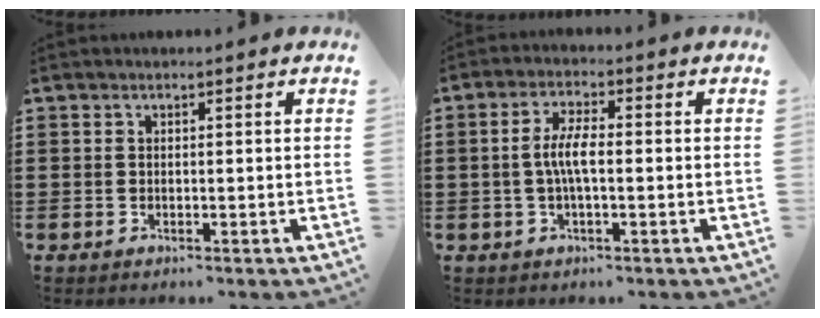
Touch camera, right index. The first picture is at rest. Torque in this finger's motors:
{"motor_torque": [0.22, -0.10, 0.15, 0.11]}